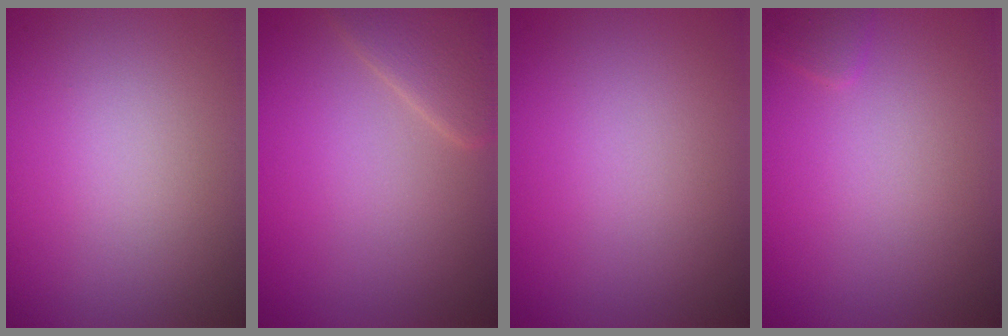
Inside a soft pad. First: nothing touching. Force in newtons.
{"total": 2.7, "press": 2.6, "slide": 0.2}
{"total": 0.0}
{"total": 0.8, "press": 0.7, "slide": 0.2}